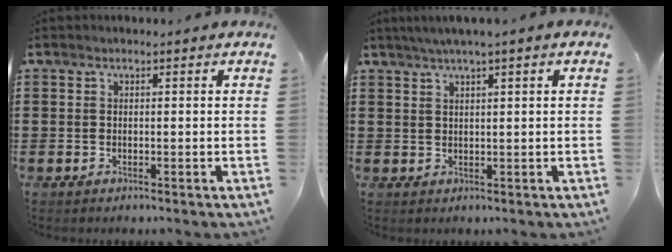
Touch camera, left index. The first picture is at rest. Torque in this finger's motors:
{"motor_torque": [1.15, -0.99, 0.58, 0.13]}